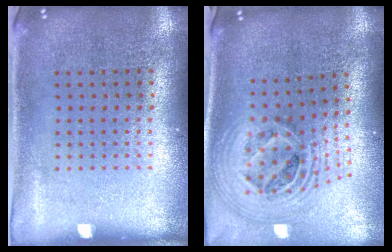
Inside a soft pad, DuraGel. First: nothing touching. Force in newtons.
{"total": 2.7, "press": 1.9, "slide": 1.9}